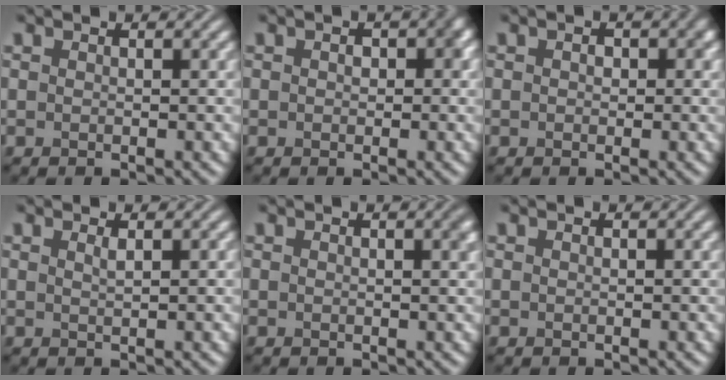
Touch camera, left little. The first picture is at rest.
{"total": 1.7, "force": [0.2, 1.2, 1.3], "torque": [-0.016, 0.001, -0.001]}
{"total": 1.4, "force": [0.2, 1.0, 0.9], "torque": [-0.011, 0.000, -0.002]}
{"total": 0.8, "force": [0.5, 0.2, 0.6], "torque": [-0.007, 0.001, 0.008]}
{"total": 1.5, "force": [0.5, 0.5, 1.4], "torque": [-0.011, 0.005, 0.004]}
{"total": 0.7, "force": [0.4, 0.1, 0.5], "torque": [-0.005, 0.005, 0.004]}